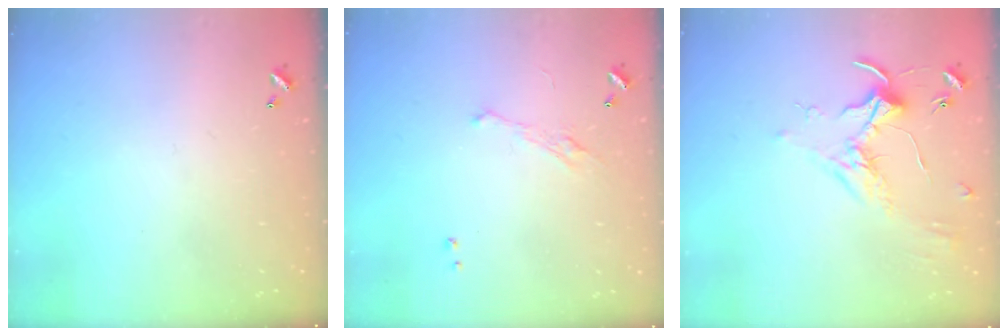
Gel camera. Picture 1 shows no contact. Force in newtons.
{"total": 2.3, "press": 2.1, "slide": 0.8}
{"total": 1.8, "press": 1.8, "slide": 0.4}